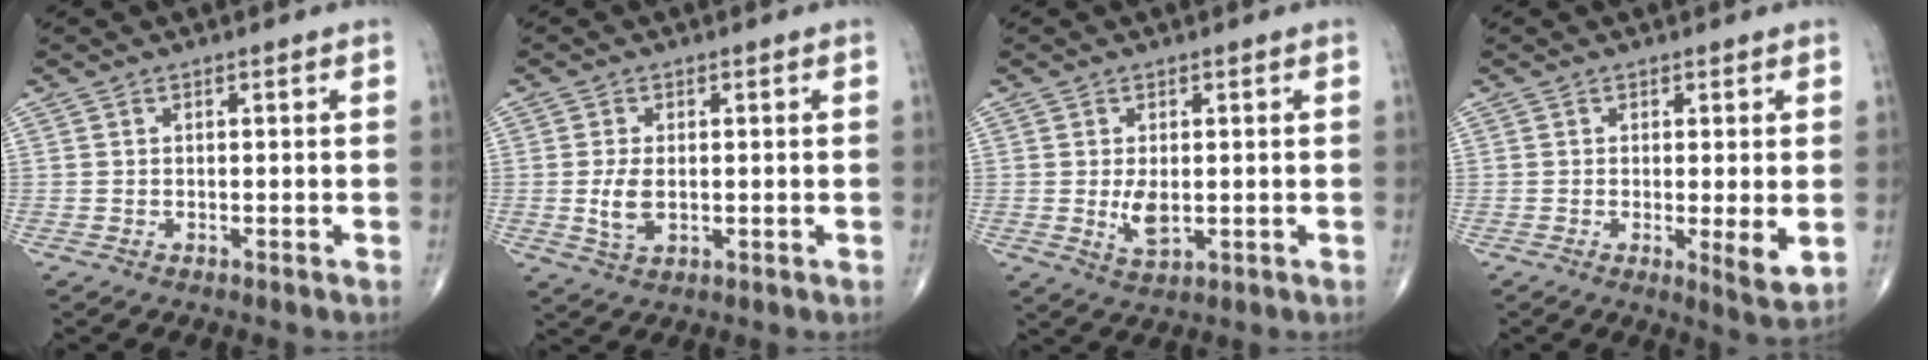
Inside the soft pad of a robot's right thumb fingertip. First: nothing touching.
{"total": 4.6, "force": [-0.1, 2.6, 3.8], "torque": [-0.076, -0.007, 0.000]}
{"total": 4.2, "force": [-0.1, 2.1, 3.6], "torque": [-0.063, -0.011, 0.003]}
{"total": 4.6, "force": [-0.3, 0.9, 4.5], "torque": [-0.075, -0.018, -0.009]}